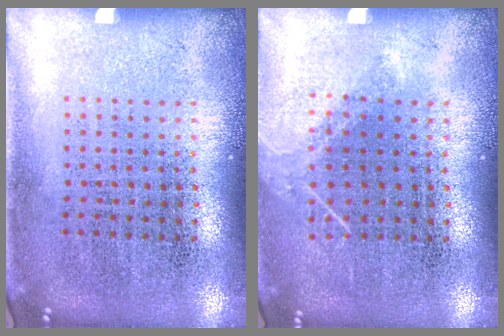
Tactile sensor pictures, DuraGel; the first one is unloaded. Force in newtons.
{"total": 1.0, "press": 0.9, "slide": 0.3}